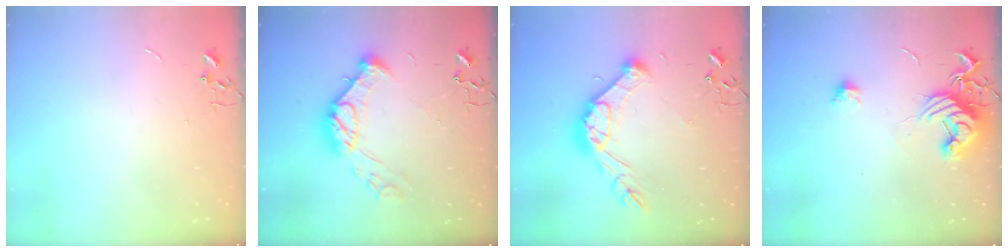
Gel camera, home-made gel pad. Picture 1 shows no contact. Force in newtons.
{"total": 14.4, "press": 14.4, "slide": 0.9}
{"total": 16.0, "press": 15.9, "slide": 1.4}
{"total": 13.3, "press": 13.3, "slide": 1.0}